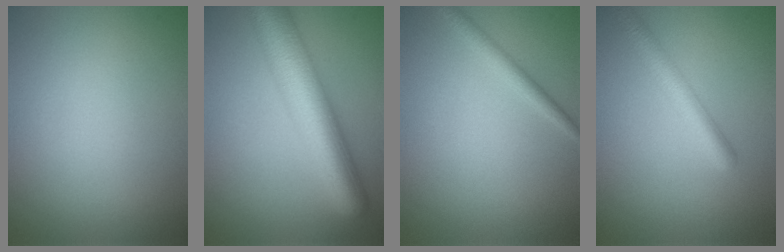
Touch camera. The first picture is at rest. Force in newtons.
{"total": 8.9, "press": 8.9, "slide": 0.3}
{"total": 1.6, "press": 1.6, "slide": 0.1}
{"total": 3.3, "press": 3.2, "slide": 0.1}